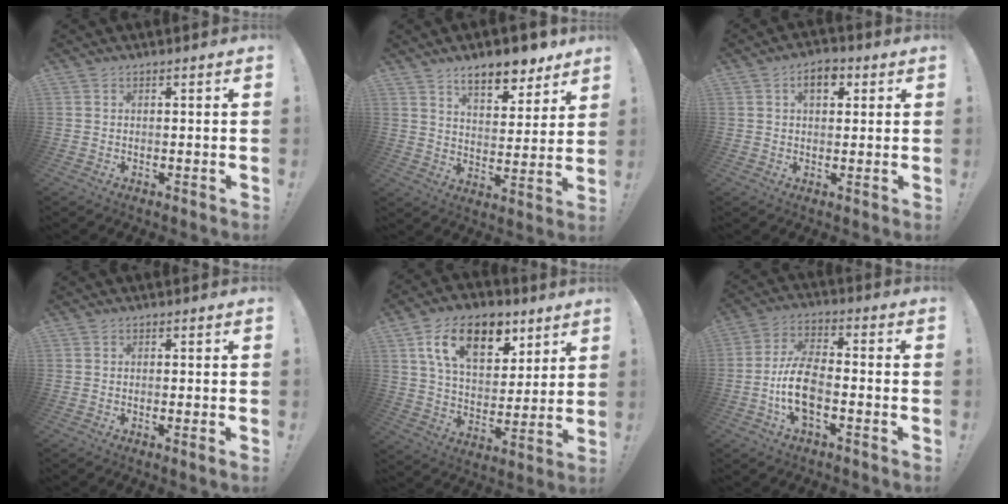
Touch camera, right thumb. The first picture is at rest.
{"total": 11.8, "force": [8.8, 4.8, 6.1], "torque": [-0.083, -0.059, 0.154]}
{"total": 5.9, "force": [2.4, 3.4, 4.3], "torque": [-0.060, 0.002, 0.039]}
{"total": 1.4, "force": [-0.5, -0.4, 1.2], "torque": [-0.026, 0.000, -0.008]}
{"total": 18.4, "force": [9.4, 10.4, 11.8], "torque": [-0.188, -0.032, 0.168]}
{"total": 12.2, "force": [-4.5, 5.9, 9.8], "torque": [-0.197, 0.015, -0.079]}